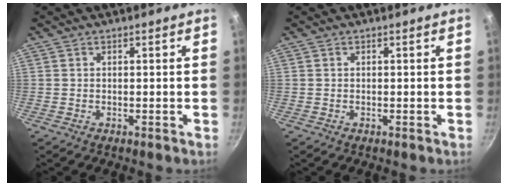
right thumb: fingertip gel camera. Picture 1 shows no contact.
{"total": 0.0}